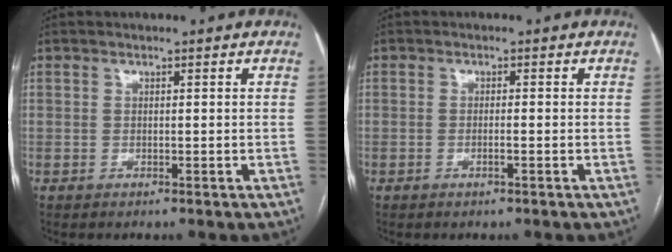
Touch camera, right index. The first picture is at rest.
{"total": 1.1, "force": [-0.4, 0.0, 1.0], "torque": [-0.019, 0.000, -0.007]}